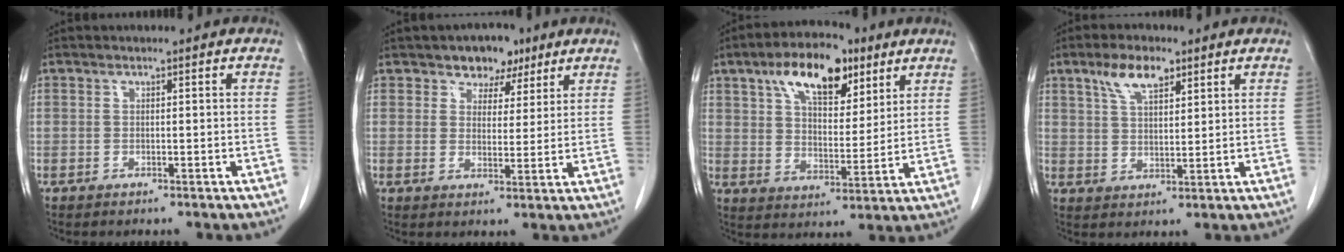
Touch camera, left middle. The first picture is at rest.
{"total": 5.7, "force": [3.9, 3.7, 1.8], "torque": [-0.017, 0.004, 0.062]}
{"total": 13.1, "force": [7.5, 5.8, 9.1], "torque": [-0.149, 0.019, 0.126]}
{"total": 6.4, "force": [4.0, 2.4, 4.4], "torque": [-0.089, 0.008, 0.075]}